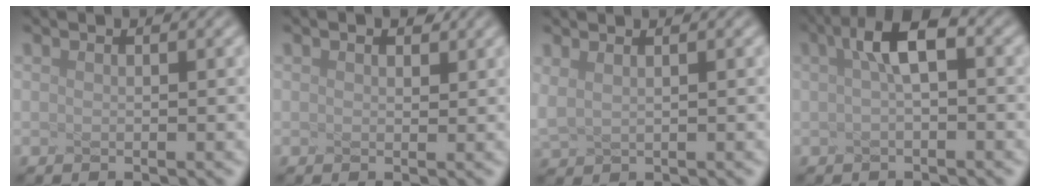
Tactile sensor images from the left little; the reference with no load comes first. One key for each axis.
{"total": 0.6, "fx": 0.0, "fy": -0.5, "fz": -0.4, "tx": -0.003, "ty": -0.011, "tz": 0.018}
{"total": 0.7, "fx": 0.6, "fy": -0.3, "fz": 0.0, "tx": -0.031, "ty": 0.002, "tz": 0.031}
{"total": 2.2, "fx": -0.8, "fy": -0.1, "fz": 2.1, "tx": -0.066, "ty": 0.003, "tz": 0.024}